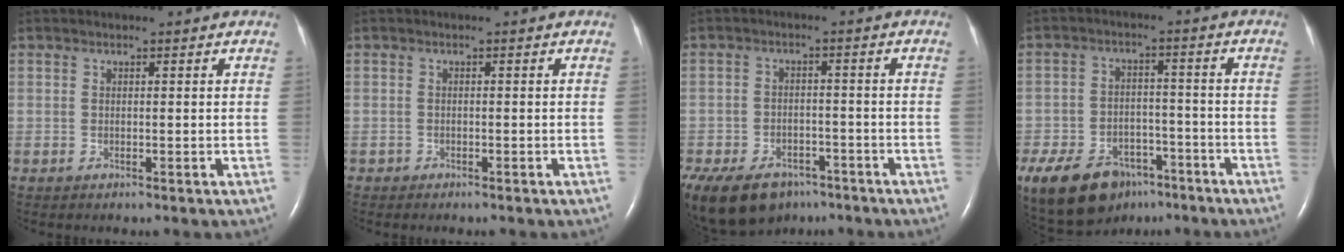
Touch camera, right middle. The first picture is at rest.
{"total": 0.9, "force": [-0.7, 0.4, 0.2], "torque": [-0.007, 0.000, -0.011]}
{"total": 17.3, "force": [-11.3, 10.5, 7.8], "torque": [-0.230, -0.022, -0.165]}
{"total": 20.4, "force": [-12.9, 12.5, 9.8], "torque": [-0.265, -0.019, -0.197]}